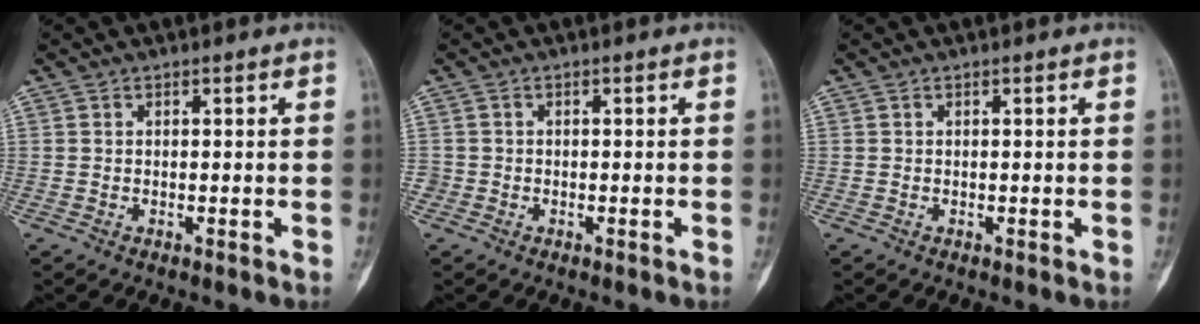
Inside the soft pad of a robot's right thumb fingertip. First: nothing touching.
{"total": 1.1, "force": [-0.7, 0.9, 0.0], "torque": [0.003, 0.004, -0.018]}
{"total": 0.0}